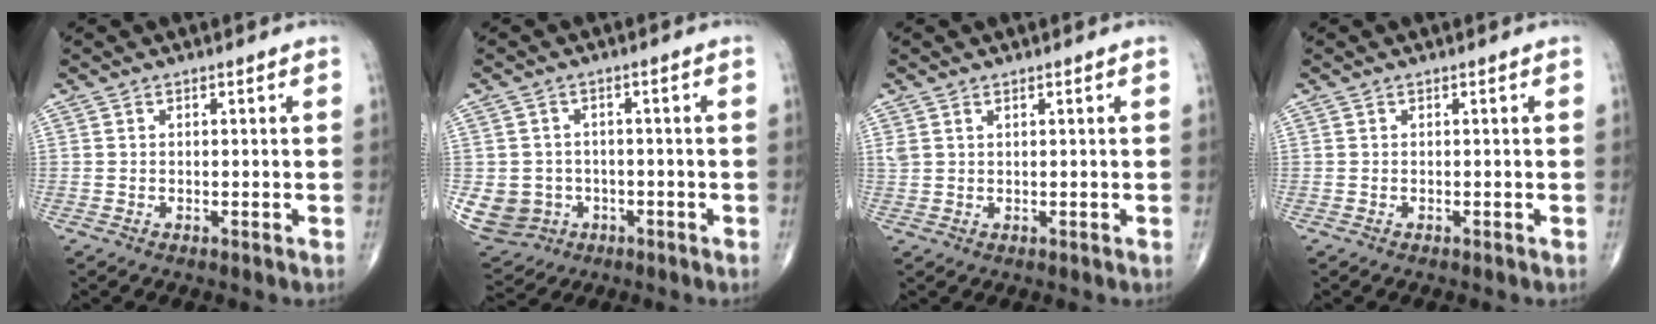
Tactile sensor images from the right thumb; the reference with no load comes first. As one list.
[{"total": 9.1, "force": [-2.0, 8.4, 2.7], "torque": [-0.055, 0.014, -0.019]}, {"total": 0.9, "force": [0.7, 0.4, 0.4], "torque": [-0.004, 0.003, 0.015]}, {"total": 0.0}]